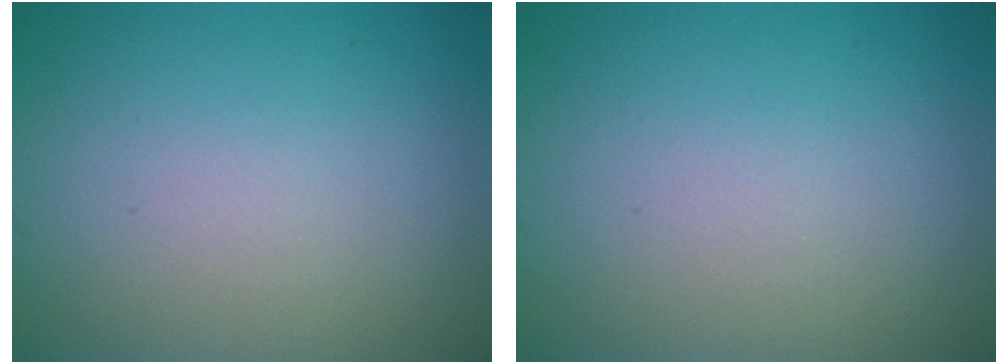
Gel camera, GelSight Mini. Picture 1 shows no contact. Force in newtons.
{"total": 0.0}